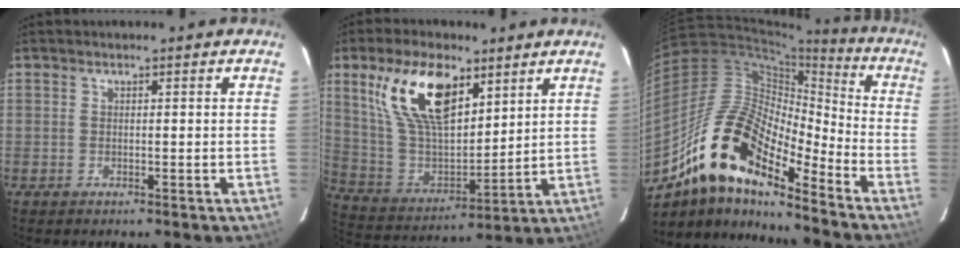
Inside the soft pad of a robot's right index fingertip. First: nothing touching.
{"total": 18.7, "force": [9.8, 9.1, 13.1], "torque": [-0.256, 0.013, 0.199]}
{"total": 18.9, "force": [-13.0, 6.2, 12.2], "torque": [-0.210, -0.008, -0.261]}